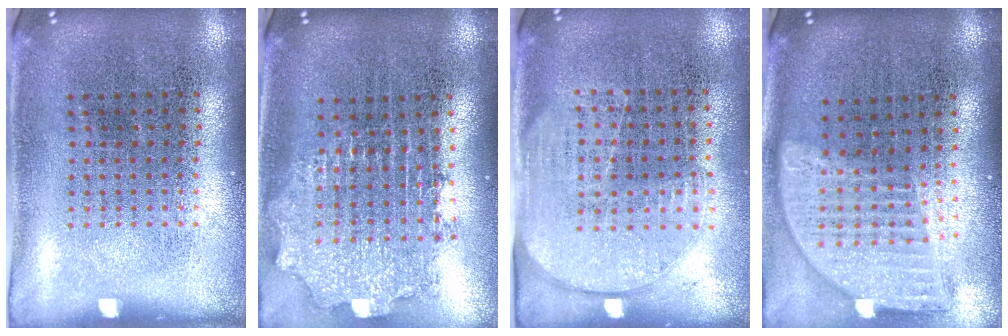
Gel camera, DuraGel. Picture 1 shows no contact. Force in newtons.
{"total": 2.1, "press": 1.6, "slide": 1.4}
{"total": 1.7, "press": 1.5, "slide": 0.8}
{"total": 2.0, "press": 1.6, "slide": 1.2}